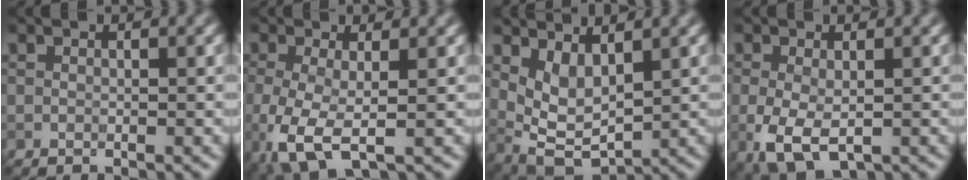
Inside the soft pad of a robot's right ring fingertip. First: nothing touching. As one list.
[{"total": 5.0, "force": [-1.2, 2.0, 4.4], "torque": [-0.115, -0.015, -0.024]}, {"total": 3.9, "force": [1.7, 2.0, 2.9], "torque": [-0.066, -0.012, 0.040]}, {"total": 4.8, "force": [-1.3, 2.7, 3.8], "torque": [-0.090, -0.015, -0.020]}]